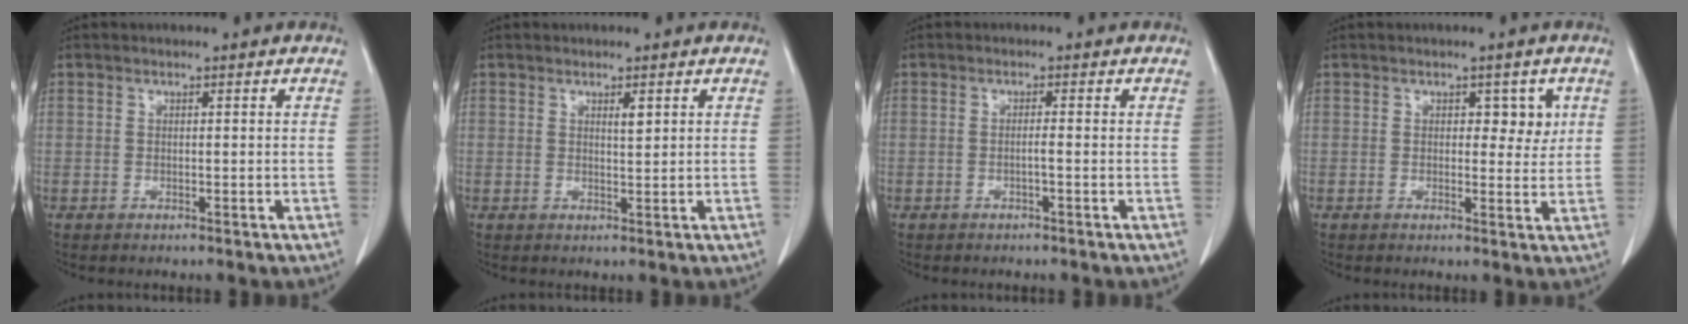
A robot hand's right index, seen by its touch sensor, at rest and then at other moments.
{"total": 1.4, "force": [0.7, 0.2, 1.2], "torque": [-0.021, -0.005, 0.011]}
{"total": 0.9, "force": [-0.3, -0.2, 0.8], "torque": [-0.016, 0.001, -0.005]}
{"total": 3.2, "force": [1.1, 1.9, 2.3], "torque": [-0.019, 0.001, 0.011]}